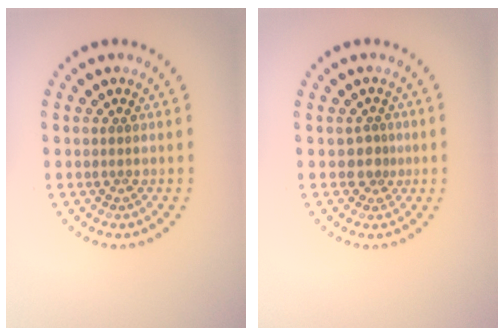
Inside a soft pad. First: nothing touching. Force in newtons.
{"total": 1.4, "press": 1.0, "slide": 1.0}